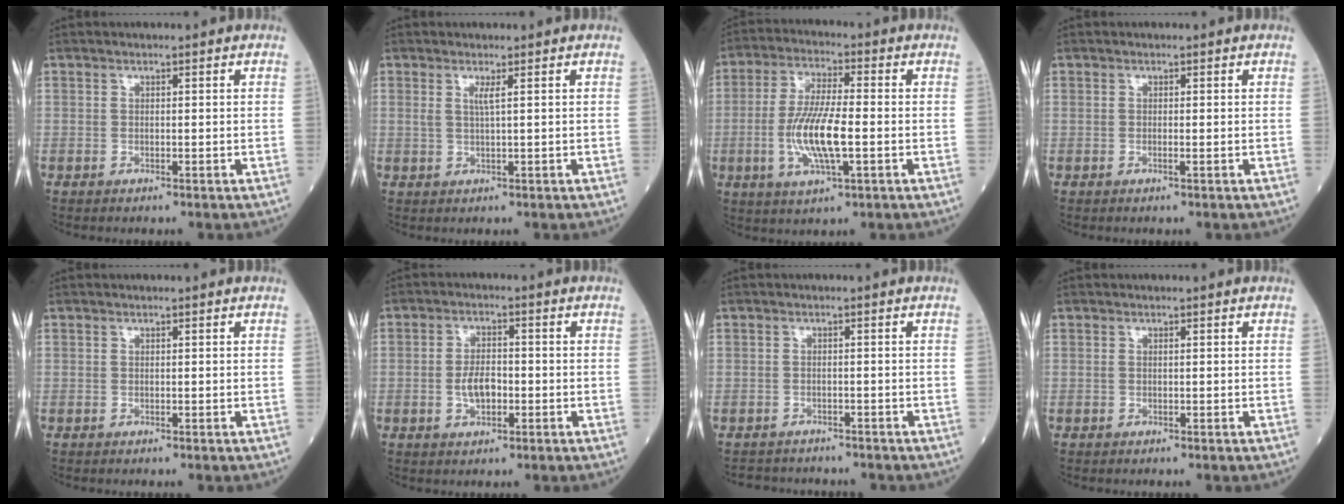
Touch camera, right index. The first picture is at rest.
{"total": 1.6, "force": [0.6, -0.3, 1.5], "torque": [-0.035, -0.004, 0.012]}
{"total": 10.4, "force": [-2.0, 2.0, 10.0], "torque": [-0.207, -0.006, -0.038]}
{"total": 0.0}
{"total": 0.0}
{"total": 4.3, "force": [-1.0, 2.1, 3.6], "torque": [-0.070, 0.004, -0.018]}
{"total": 4.4, "force": [-4.0, 1.8, 0.2], "torque": [-0.001, 0.000, -0.057]}
{"total": 0.0}